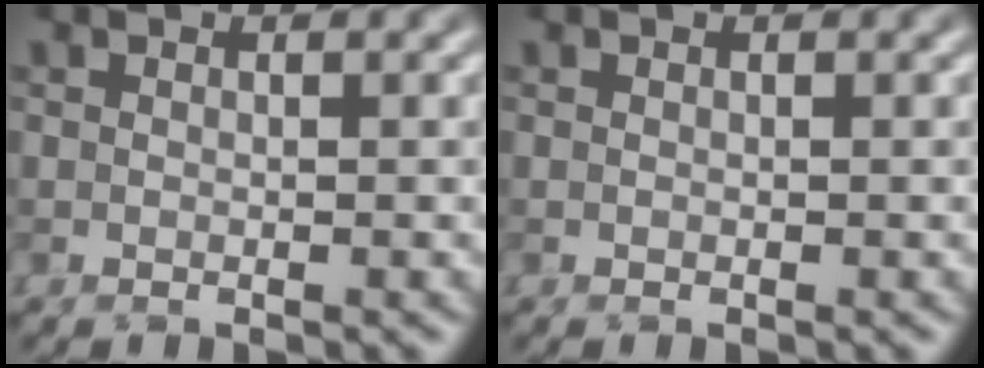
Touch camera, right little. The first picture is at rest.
{"total": 0.0}